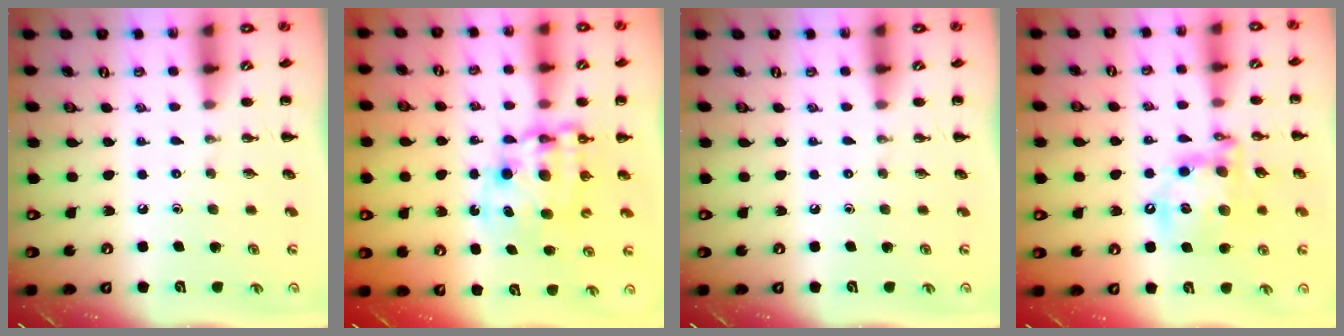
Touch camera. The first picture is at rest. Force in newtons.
{"total": 10.5, "press": 10.2, "slide": 2.5}
{"total": 0.0}
{"total": 14.2, "press": 13.8, "slide": 3.4}